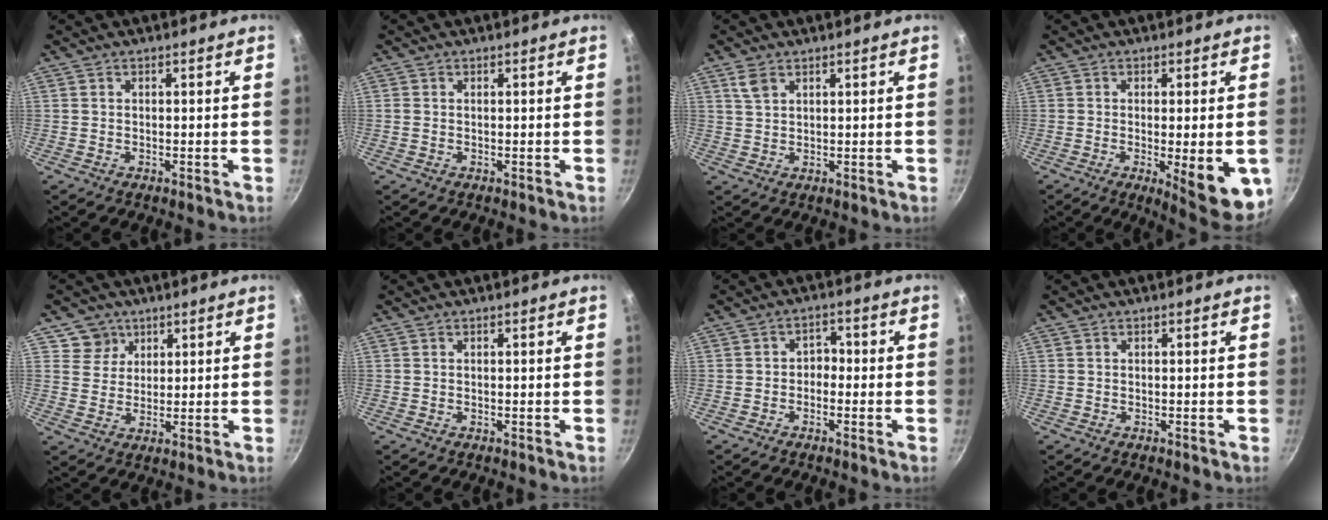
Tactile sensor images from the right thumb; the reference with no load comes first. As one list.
[{"total": 0.7, "force": [0.0, 0.6, 0.3], "torque": [-0.007, 0.002, -0.002]}, {"total": 3.0, "force": [1.7, 1.8, 1.7], "torque": [-0.027, -0.003, 0.035]}, {"total": 11.9, "force": [-2.9, 3.0, 11.2], "torque": [-0.133, -0.009, -0.029]}, {"total": 5.2, "force": [2.9, 4.4, 0.4], "torque": [0.026, -0.005, 0.049]}, {"total": 0.0}, {"total": 2.8, "force": [-1.0, 2.2, 1.4], "torque": [-0.004, 0.018, -0.025]}, {"total": 0.0}]